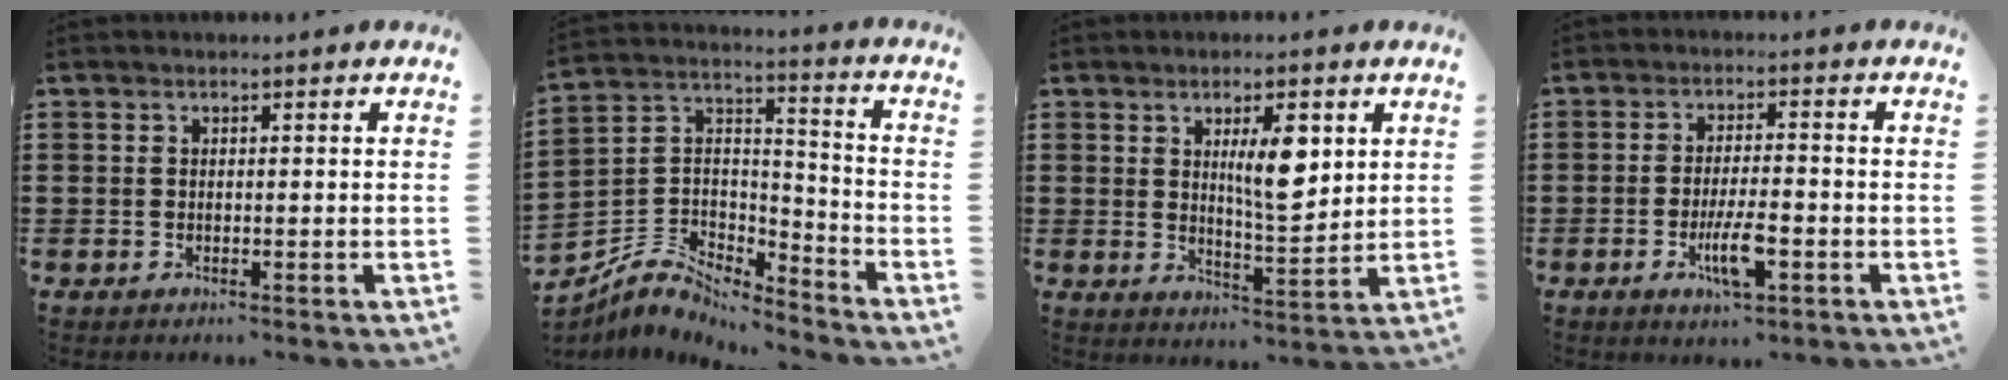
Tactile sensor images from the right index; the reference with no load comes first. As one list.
[{"total": 5.7, "force": [-4.7, 2.9, 1.5], "torque": [-0.057, -0.001, -0.098]}, {"total": 7.5, "force": [2.6, 2.4, 6.6], "torque": [-0.103, -0.006, 0.036]}, {"total": 6.5, "force": [-2.5, 1.7, 5.7], "torque": [-0.120, -0.010, -0.047]}]